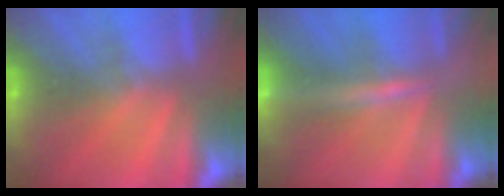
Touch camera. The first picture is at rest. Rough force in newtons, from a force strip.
{"total": 2.5}